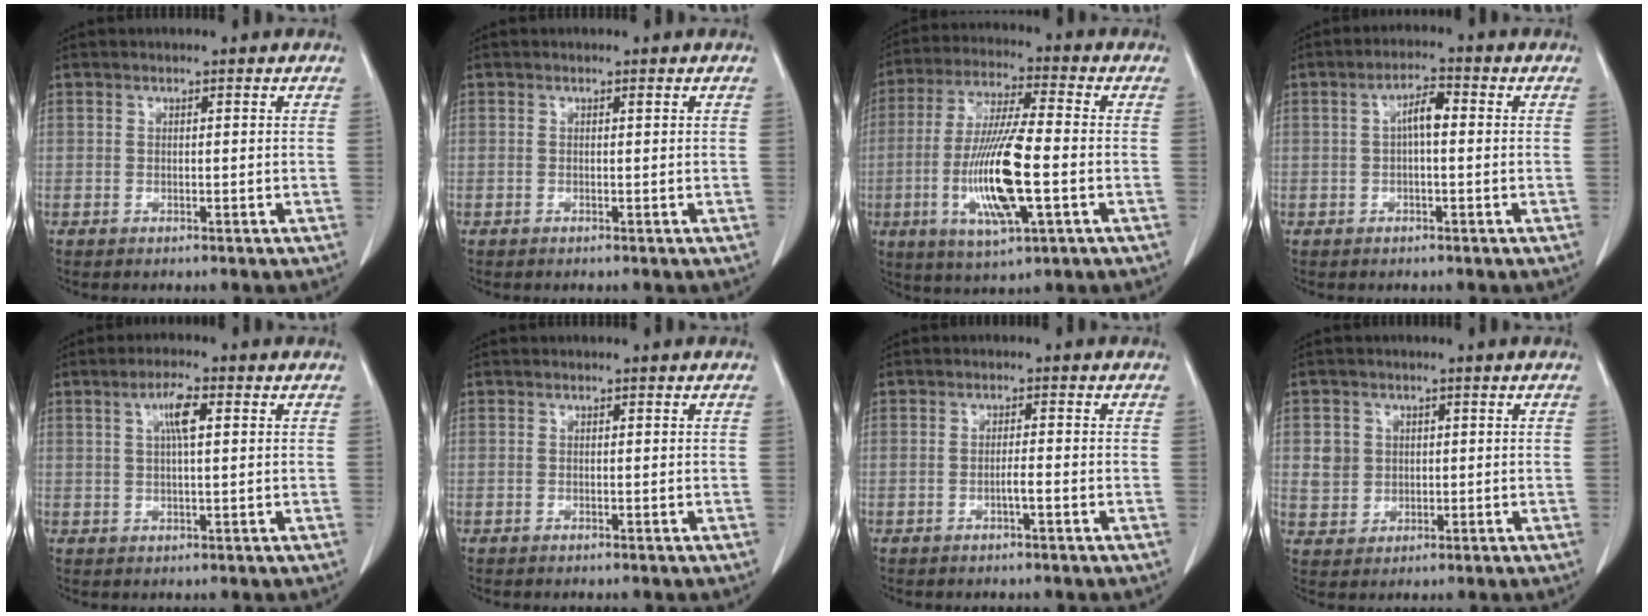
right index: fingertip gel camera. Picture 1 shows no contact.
{"total": 0.0}
{"total": 14.3, "force": [-3.2, 1.8, 13.8], "torque": [-0.277, -0.014, -0.057]}
{"total": 3.8, "force": [0.2, 1.0, 3.6], "torque": [-0.064, 0.012, 0.002]}
{"total": 4.3, "force": [1.3, 0.6, 4.0], "torque": [-0.077, 0.006, 0.025]}
{"total": 0.0}
{"total": 1.5, "force": [-0.7, 0.0, 1.3], "torque": [-0.021, 0.002, -0.012]}
{"total": 4.1, "force": [1.0, 3.9, 0.9], "torque": [-0.019, 0.010, 0.027]}